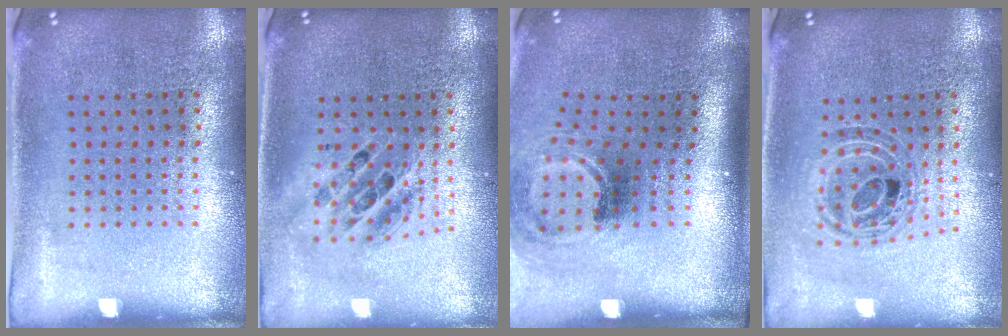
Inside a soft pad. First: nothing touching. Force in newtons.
{"total": 1.7, "press": 1.4, "slide": 0.9}
{"total": 2.0, "press": 1.3, "slide": 1.5}
{"total": 0.8, "press": 0.8, "slide": 0.2}